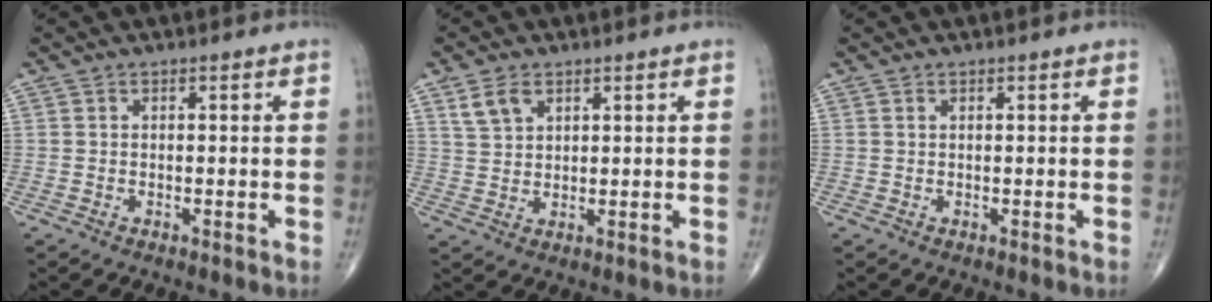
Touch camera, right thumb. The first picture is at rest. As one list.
[{"total": 4.4, "force": [2.5, 2.6, 2.4], "torque": [-0.041, -0.007, 0.054]}, {"total": 0.0}]